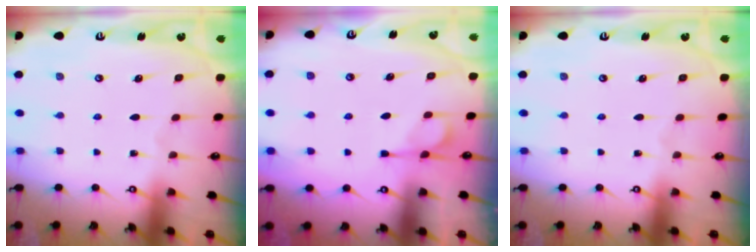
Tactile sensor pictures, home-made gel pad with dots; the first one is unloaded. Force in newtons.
{"total": 1.9, "press": 1.6, "slide": 1.1}
{"total": 0.0}